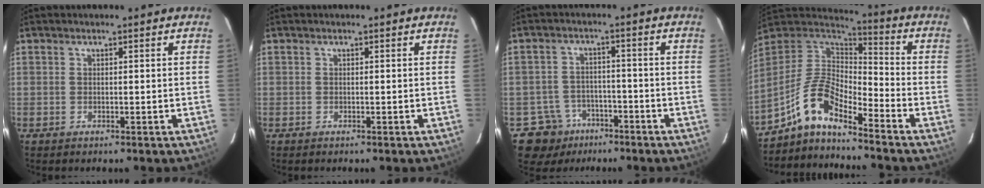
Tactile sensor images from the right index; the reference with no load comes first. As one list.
[{"total": 0.0}, {"total": 6.9, "force": [-4.0, 5.6, -0.1], "torque": [0.005, 0.013, -0.056]}, {"total": 10.7, "force": [-7.7, 2.9, 6.9], "torque": [-0.154, 0.030, -0.144]}]